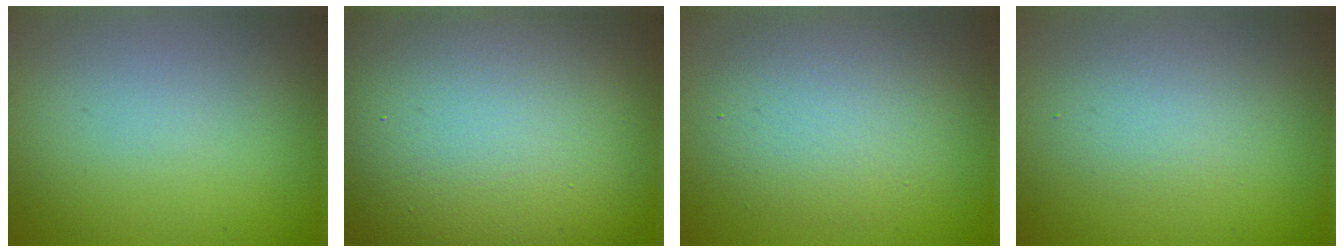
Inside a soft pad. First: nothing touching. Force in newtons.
{"total": 21.1, "press": 21.0, "slide": 1.4}
{"total": 4.5, "press": 4.5, "slide": 0.1}
{"total": 2.2, "press": 2.2, "slide": 0.0}